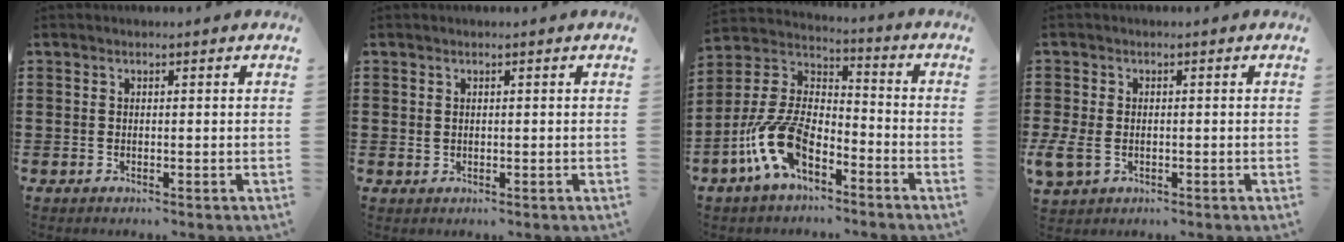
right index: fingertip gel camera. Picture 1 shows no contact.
{"total": 0.7, "force": [0.2, 0.6, 0.2], "torque": [-0.006, 0.003, 0.004]}
{"total": 11.8, "force": [-6.6, 5.1, 8.3], "torque": [-0.209, 0.001, -0.134]}
{"total": 2.7, "force": [-0.8, 1.9, 1.8], "torque": [-0.058, -0.007, -0.020]}